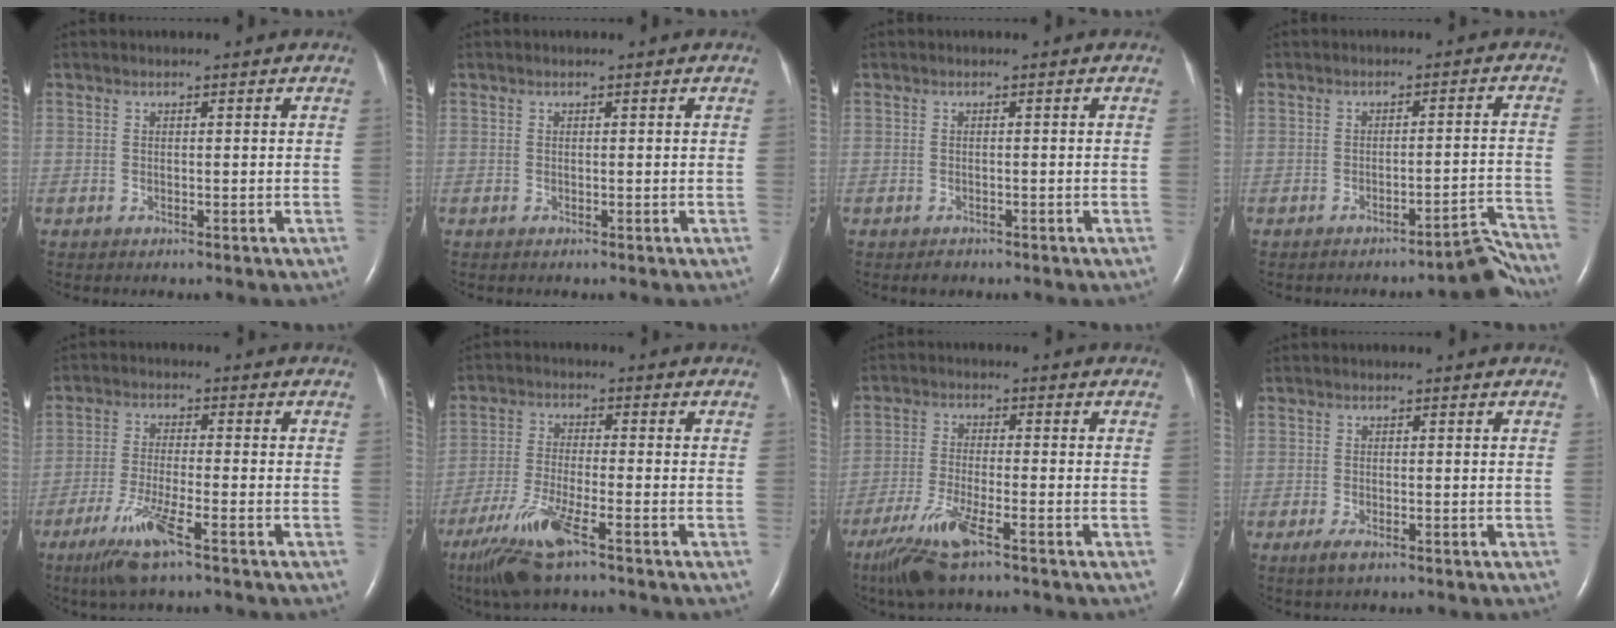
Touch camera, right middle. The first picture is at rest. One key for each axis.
{"total": 0.0}
{"total": 0.9, "fx": -0.7, "fy": 0.4, "fz": 0.2, "tx": -0.007, "ty": -0.001, "tz": -0.009}
{"total": 5.7, "fx": -5.5, "fy": 0.1, "fz": 1.6, "tx": 0.013, "ty": 0.032, "tz": -0.073}
{"total": 7.8, "fx": -4.7, "fy": 0.2, "fz": 6.2, "tx": -0.134, "ty": -0.020, "tz": -0.088}
{"total": 9.3, "fx": -5.9, "fy": 0.9, "fz": 7.2, "tx": -0.158, "ty": -0.027, "tz": -0.110}
{"total": 8.3, "fx": -5.4, "fy": 1.0, "fz": 6.2, "tx": -0.138, "ty": -0.023, "tz": -0.100}
{"total": 2.1, "fx": -1.3, "fy": 0.7, "fz": 1.6, "tx": -0.040, "ty": -0.005, "tz": -0.023}